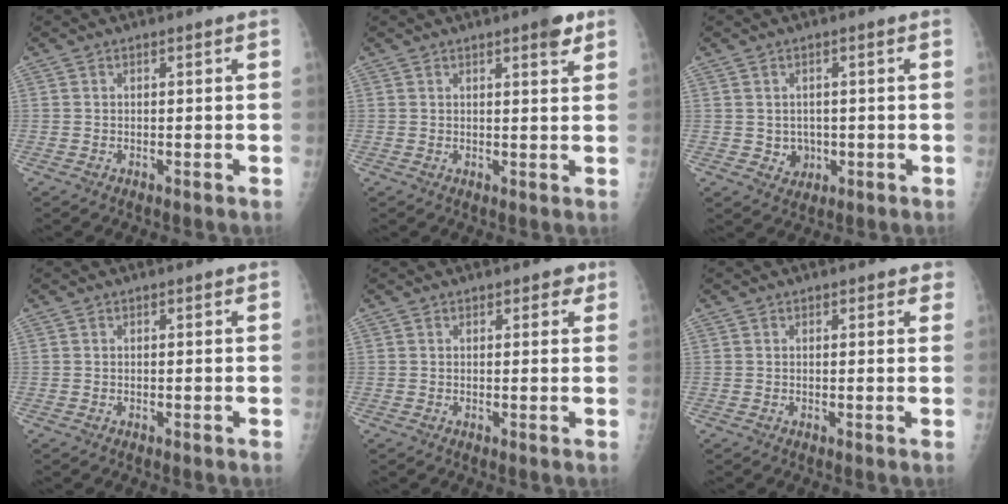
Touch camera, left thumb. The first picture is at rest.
{"total": 4.1, "force": [2.5, 1.1, 3.1], "torque": [-0.032, -0.012, 0.029]}
{"total": 3.4, "force": [-0.3, 3.1, 1.3], "torque": [-0.004, 0.001, 0.004]}
{"total": 0.0}
{"total": 2.1, "force": [1.3, 1.3, 1.2], "torque": [0.006, -0.003, 0.012]}
{"total": 1.8, "force": [1.2, 1.0, 0.9], "torque": [0.009, -0.003, 0.008]}